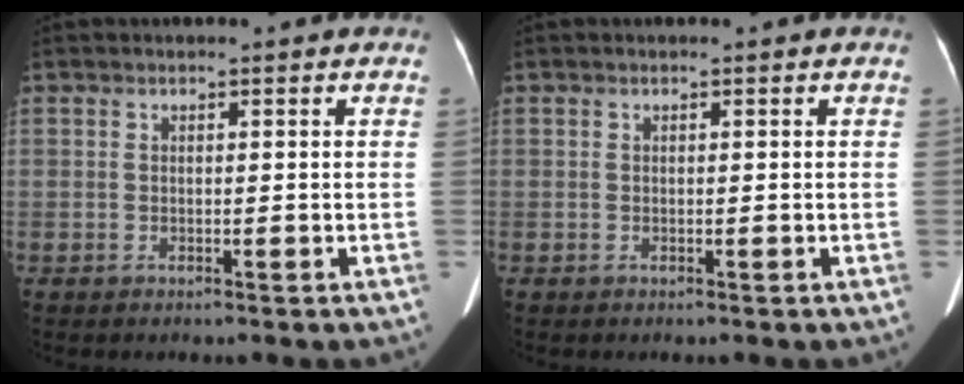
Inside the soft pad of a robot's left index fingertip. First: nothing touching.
{"total": 0.0}